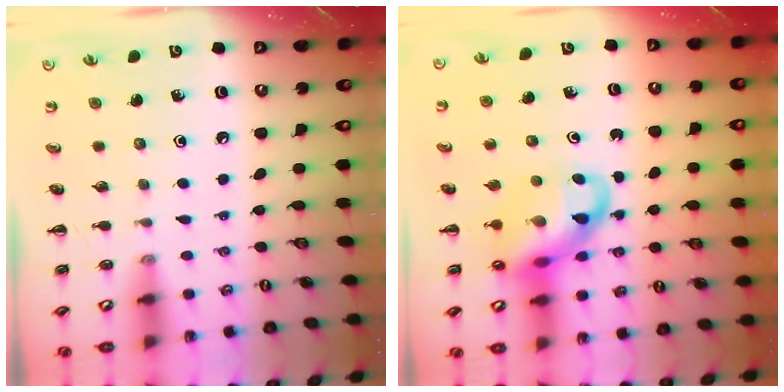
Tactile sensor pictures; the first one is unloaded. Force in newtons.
{"total": 12.3, "press": 11.9, "slide": 3.1}